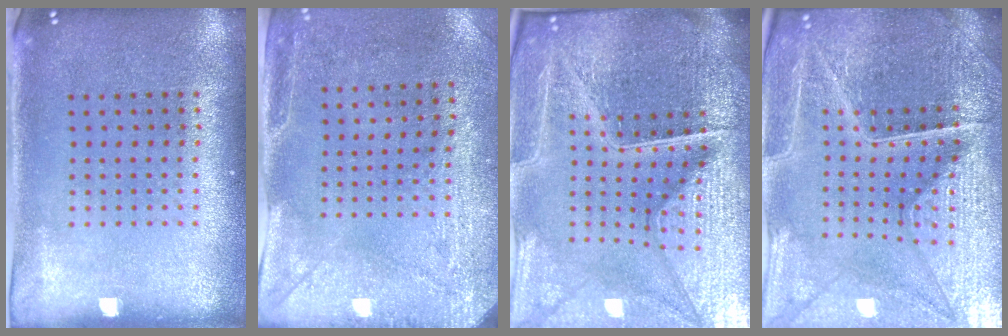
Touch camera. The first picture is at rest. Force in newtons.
{"total": 2.9, "press": 2.3, "slide": 1.8}
{"total": 7.0, "press": 6.2, "slide": 3.3}
{"total": 5.1, "press": 4.9, "slide": 1.4}